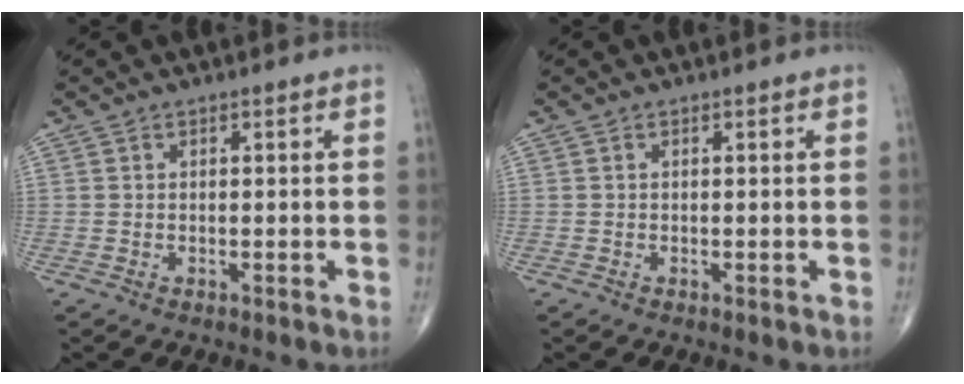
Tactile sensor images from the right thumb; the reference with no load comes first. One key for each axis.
{"total": 0.0}